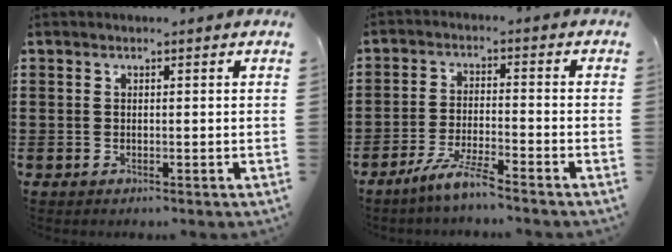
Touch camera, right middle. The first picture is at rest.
{"total": 5.5, "force": [-4.7, 0.1, 2.9], "torque": [-0.068, -0.012, -0.091]}